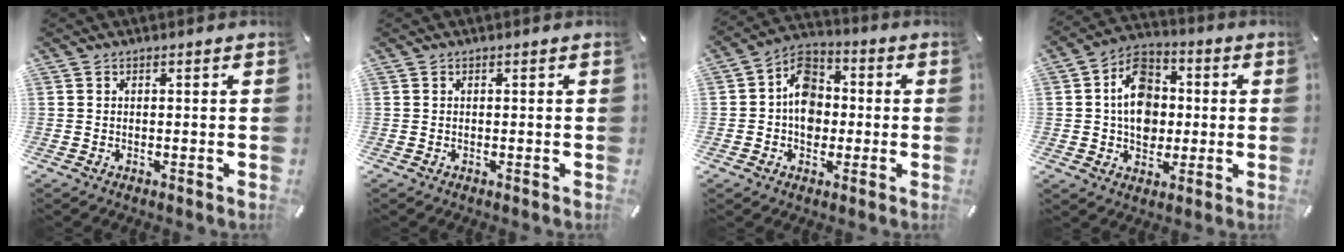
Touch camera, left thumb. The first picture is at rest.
{"total": 0.0}
{"total": 9.5, "force": [-0.9, 7.9, 5.2], "torque": [-0.086, 0.017, -0.017]}
{"total": 11.4, "force": [0.0, 9.3, 6.7], "torque": [-0.114, 0.016, 0.002]}